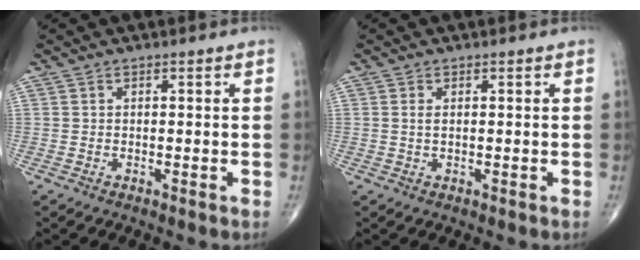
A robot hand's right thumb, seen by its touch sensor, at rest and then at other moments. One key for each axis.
{"total": 1.0, "fx": 0.3, "fy": 0.4, "fz": 0.9, "tx": -0.024, "ty": -0.002, "tz": 0.008}